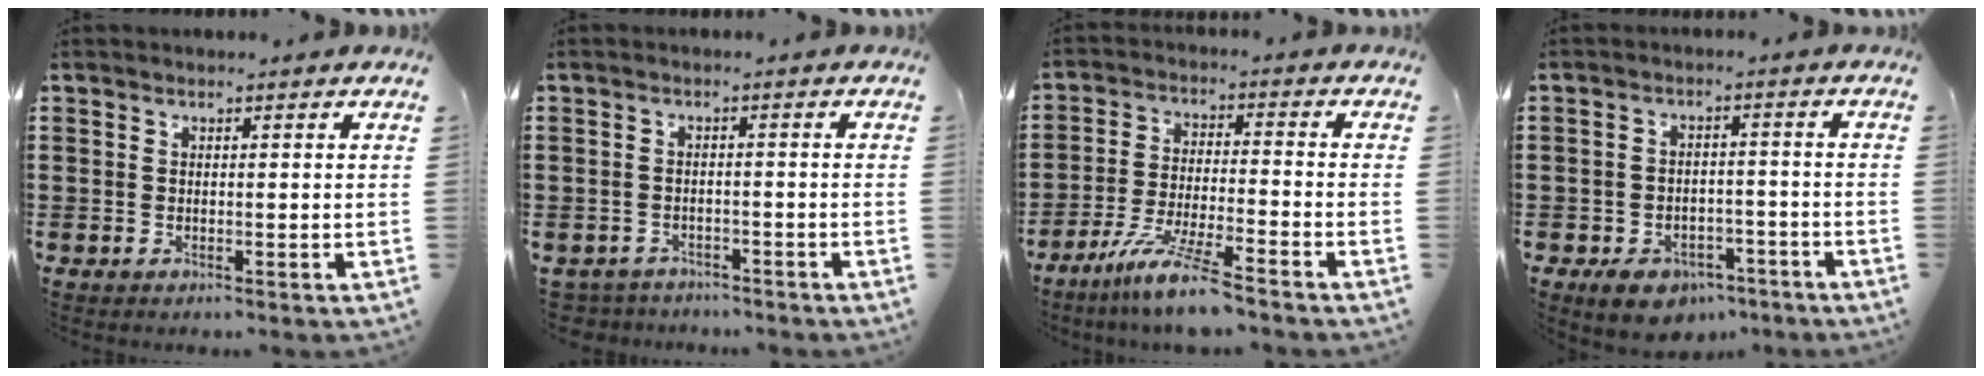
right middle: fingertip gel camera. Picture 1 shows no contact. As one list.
[{"total": 2.2, "force": [-2.1, 0.4, -0.3], "torque": [-0.004, 0.000, -0.048]}, {"total": 8.4, "force": [-6.8, -0.2, 5.0], "torque": [-0.107, -0.015, -0.132]}, {"total": 4.6, "force": [-3.8, 2.3, 1.2], "torque": [-0.029, 0.012, -0.073]}]